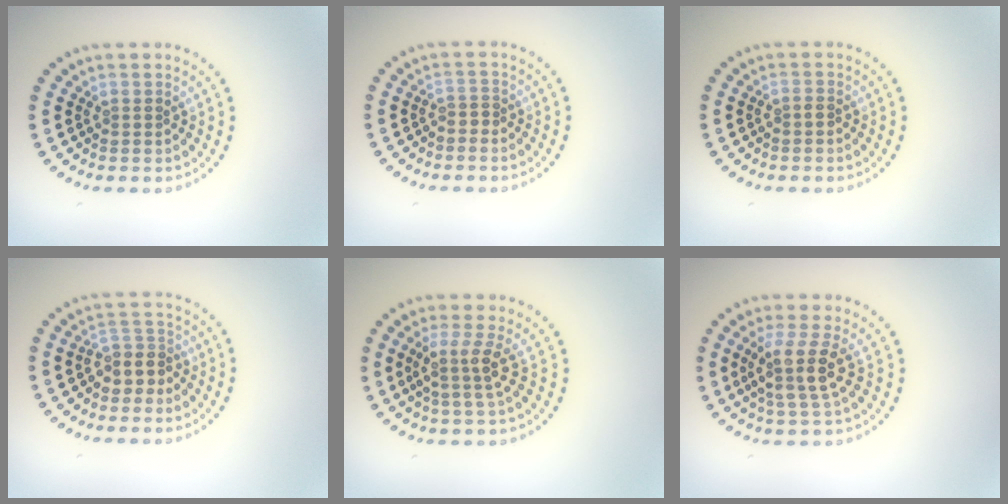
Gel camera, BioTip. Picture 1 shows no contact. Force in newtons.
{"total": 0.6, "press": 0.4, "slide": 0.5}
{"total": 0.6, "press": 0.2, "slide": 0.6}
{"total": 2.8, "press": 2.3, "slide": 1.6}
{"total": 2.7, "press": 2.0, "slide": 1.8}
{"total": 3.6, "press": 2.9, "slide": 2.1}